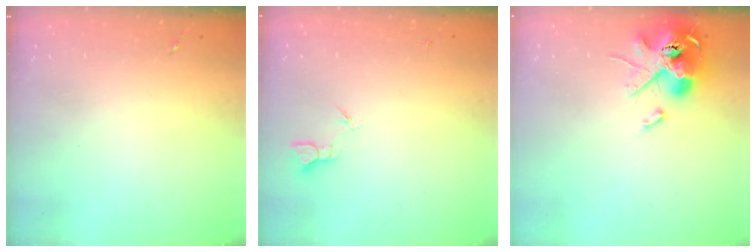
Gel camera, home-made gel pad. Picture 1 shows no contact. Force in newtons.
{"total": 2.3, "press": 2.3, "slide": 0.1}
{"total": 14.2, "press": 14.0, "slide": 2.0}